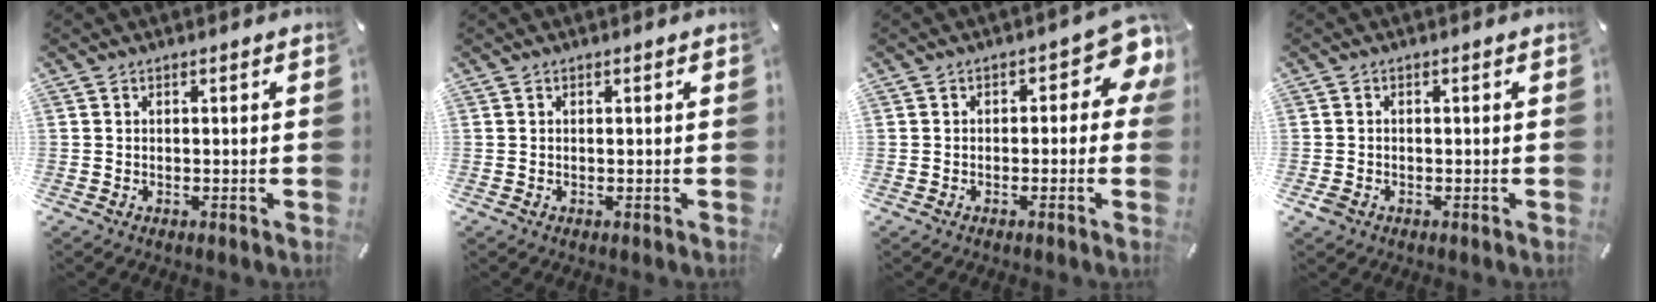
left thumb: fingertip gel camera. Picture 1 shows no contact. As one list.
[{"total": 0.0}, {"total": 7.4, "force": [1.9, 3.8, 6.1], "torque": [-0.076, -0.012, 0.029]}, {"total": 1.5, "force": [-0.7, 1.1, 0.8], "torque": [-0.013, 0.003, -0.014]}]